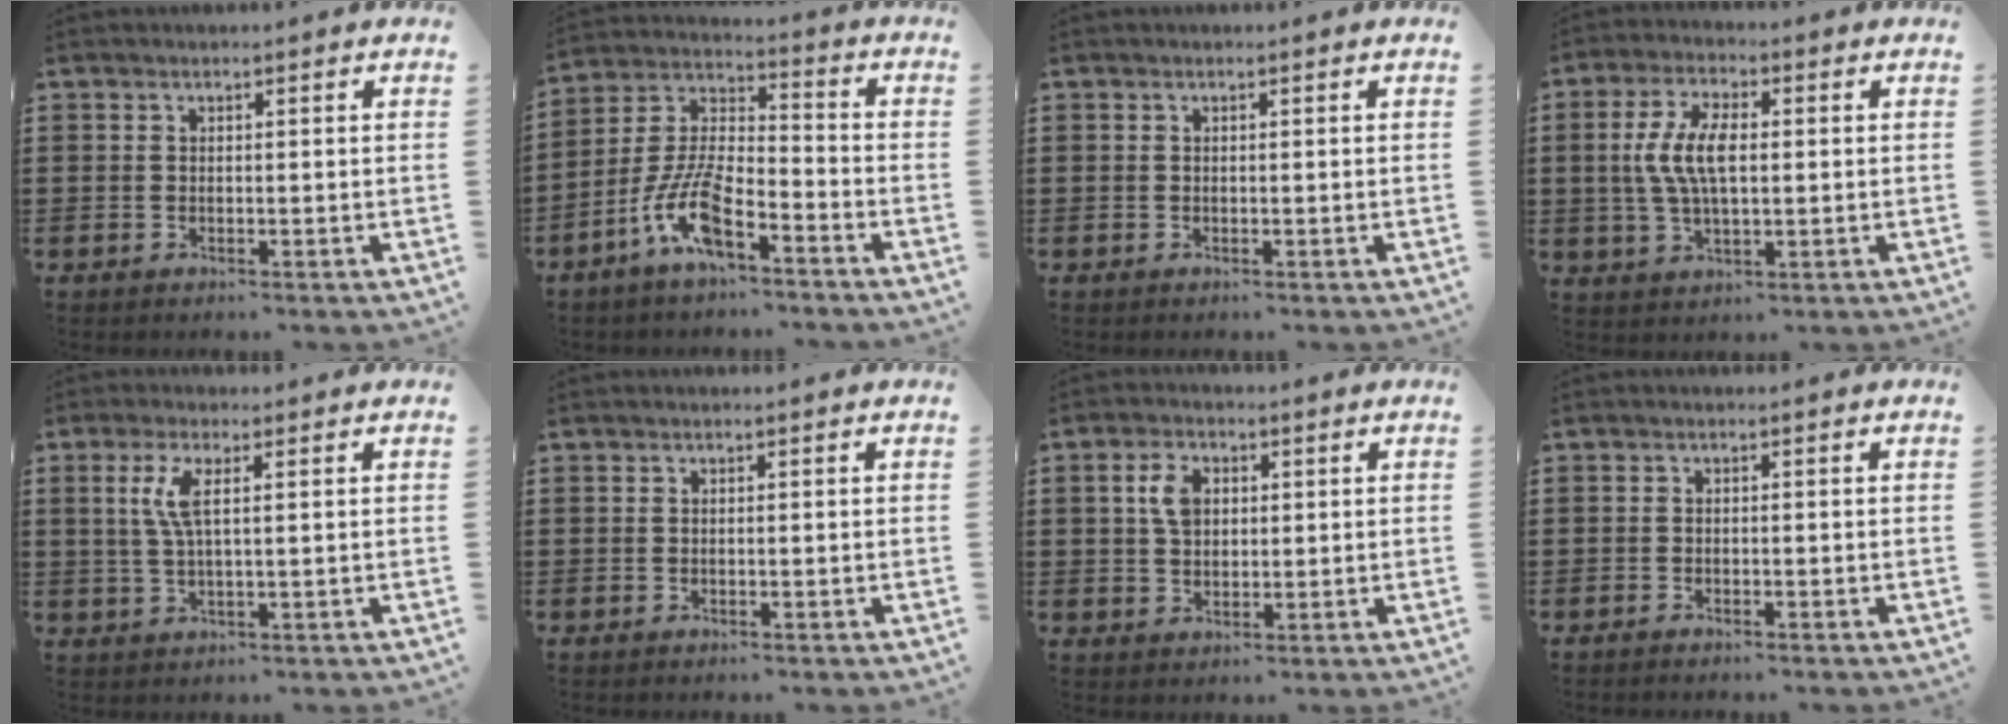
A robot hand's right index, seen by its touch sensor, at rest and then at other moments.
{"total": 9.7, "force": [-6.0, 2.9, 7.1], "torque": [-0.171, -0.010, -0.118]}
{"total": 0.0}
{"total": 7.8, "force": [0.5, 3.4, 7.0], "torque": [-0.161, 0.002, 0.000]}
{"total": 4.4, "force": [1.2, 0.9, 4.2], "torque": [-0.094, 0.001, 0.017]}
{"total": 0.0}
{"total": 4.6, "force": [1.0, 3.1, 3.3], "torque": [-0.075, 0.013, 0.017]}
{"total": 0.6, "force": [-0.6, 0.0, 0.0], "torque": [-0.002, -0.001, -0.014]}